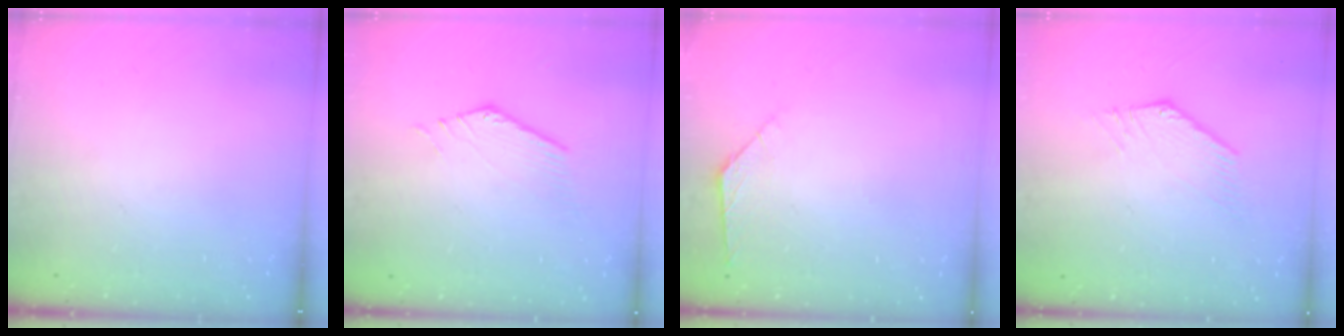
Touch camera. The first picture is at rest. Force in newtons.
{"total": 1.1, "press": 1.0, "slide": 0.4}
{"total": 2.7, "press": 2.6, "slide": 0.7}
{"total": 0.6, "press": 0.5, "slide": 0.3}